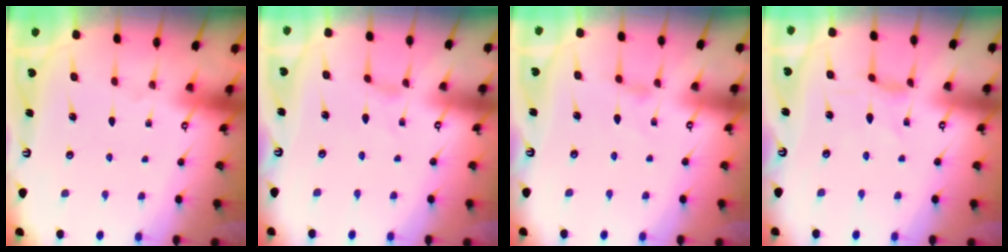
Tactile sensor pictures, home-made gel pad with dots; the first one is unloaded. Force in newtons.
{"total": 0.7, "press": 0.6, "slide": 0.2}
{"total": 0.6, "press": 0.5, "slide": 0.2}
{"total": 0.6, "press": 0.6, "slide": 0.2}